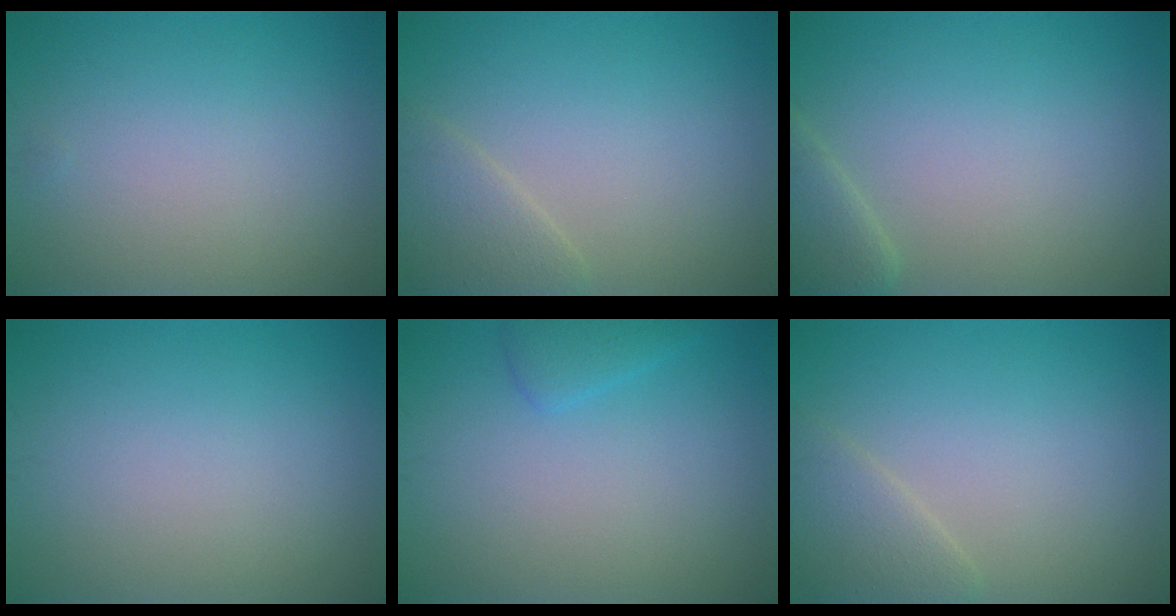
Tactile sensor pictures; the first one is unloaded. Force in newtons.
{"total": 2.5, "press": 2.5, "slide": 0.2}
{"total": 2.5, "press": 2.5, "slide": 0.1}
{"total": 0.0}
{"total": 1.6, "press": 1.6, "slide": 0.1}
{"total": 2.5, "press": 2.5, "slide": 0.2}